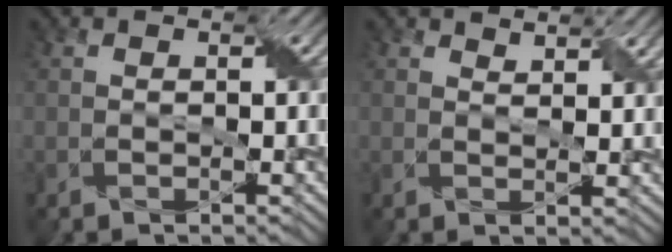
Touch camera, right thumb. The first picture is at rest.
{"total": 2.3, "force": [2.0, 0.6, 1.0], "torque": [-0.018, -0.002, 0.040]}